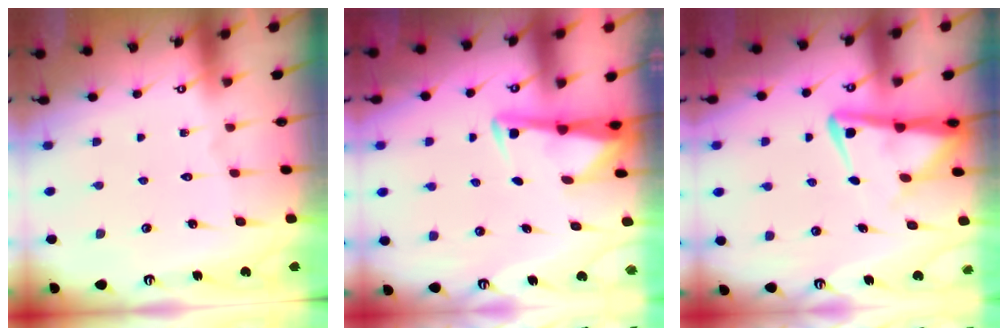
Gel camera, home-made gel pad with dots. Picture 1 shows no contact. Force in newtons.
{"total": 3.0, "press": 2.9, "slide": 0.4}
{"total": 6.8, "press": 6.8, "slide": 0.8}